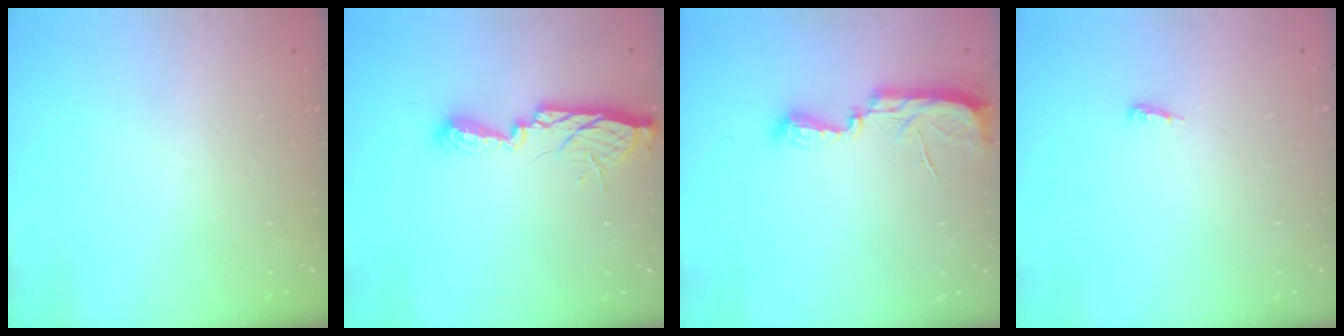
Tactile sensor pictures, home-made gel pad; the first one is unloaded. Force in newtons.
{"total": 10.1, "press": 10.1, "slide": 0.7}
{"total": 10.1, "press": 8.9, "slide": 4.8}
{"total": 4.6, "press": 4.5, "slide": 0.9}